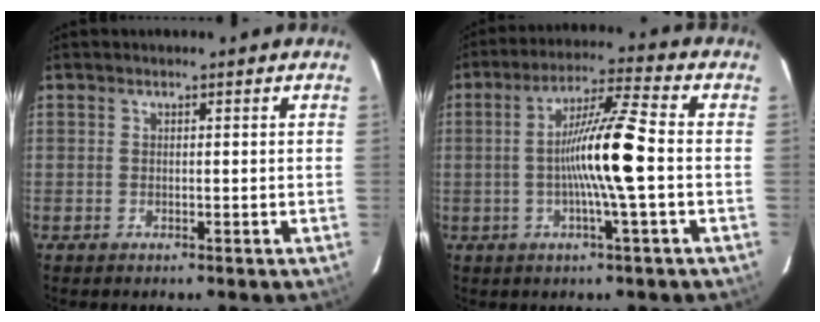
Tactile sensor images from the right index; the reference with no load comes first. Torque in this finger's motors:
{"motor_torque": [1.21, -0.32, 0.77, 0.21]}